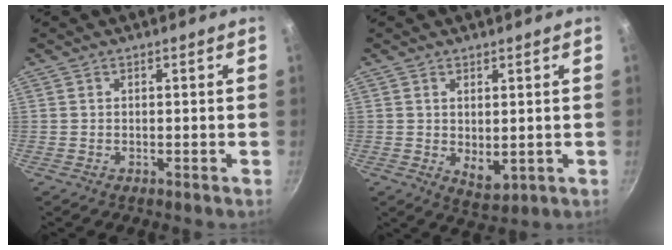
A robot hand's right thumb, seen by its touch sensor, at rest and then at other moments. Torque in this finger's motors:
{"motor_torque": [-0.66, 0.11, 0.71, 0.13, 0.04]}